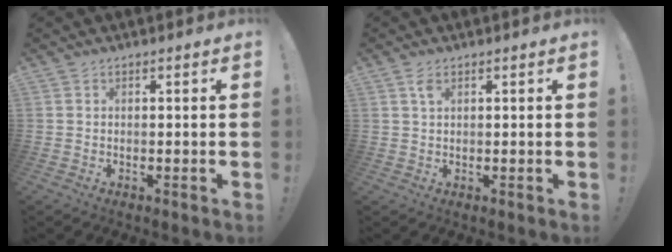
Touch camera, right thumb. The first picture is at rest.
{"total": 2.5, "force": [1.2, 1.2, 1.8], "torque": [-0.038, 0.002, 0.021]}